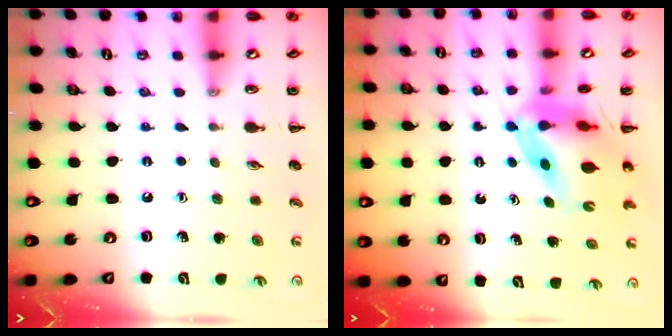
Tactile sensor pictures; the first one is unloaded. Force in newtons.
{"total": 9.9, "press": 9.5, "slide": 2.8}